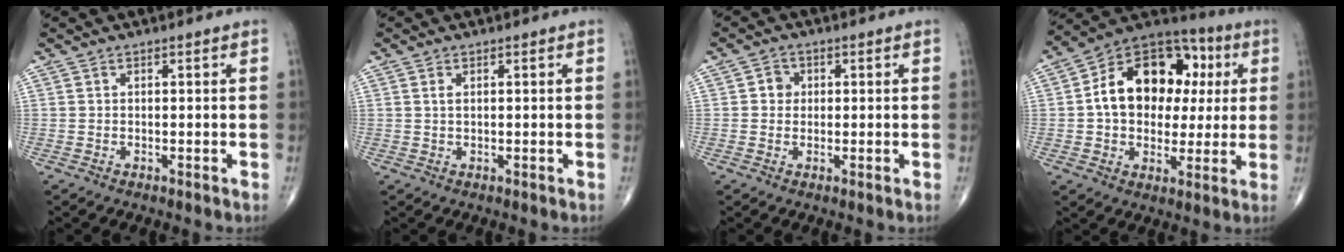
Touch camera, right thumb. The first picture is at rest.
{"total": 1.1, "force": [0.4, 0.5, 0.9], "torque": [-0.019, 0.003, 0.009]}
{"total": 2.5, "force": [0.3, 2.3, 0.9], "torque": [0.002, 0.005, 0.000]}
{"total": 19.3, "force": [2.7, 13.7, 13.2], "torque": [-0.161, 0.026, 0.038]}